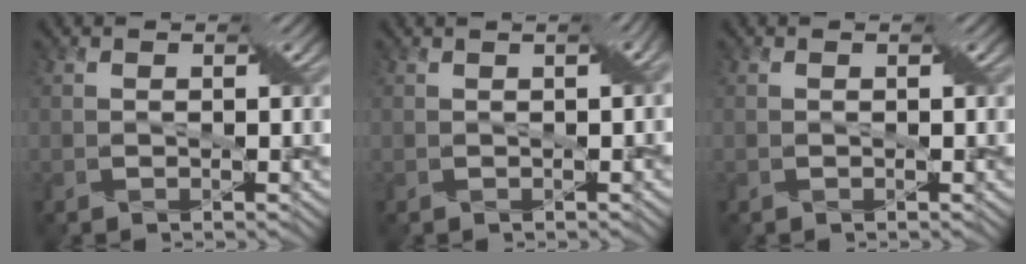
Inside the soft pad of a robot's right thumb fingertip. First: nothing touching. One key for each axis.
{"total": 1.9, "fx": 0.5, "fy": 0.5, "fz": 1.7, "tx": -0.021, "ty": 0.006, "tz": 0.006}
{"total": 0.0}